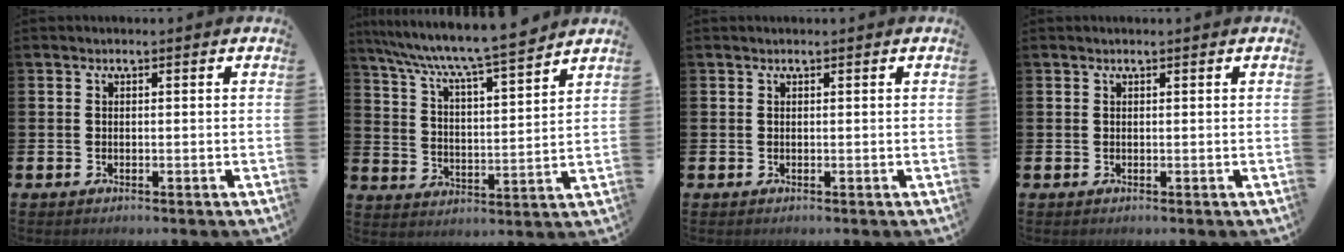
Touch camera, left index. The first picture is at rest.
{"total": 8.3, "force": [7.8, 0.3, 2.9], "torque": [-0.085, -0.061, 0.130]}
{"total": 0.0}
{"total": 0.0}